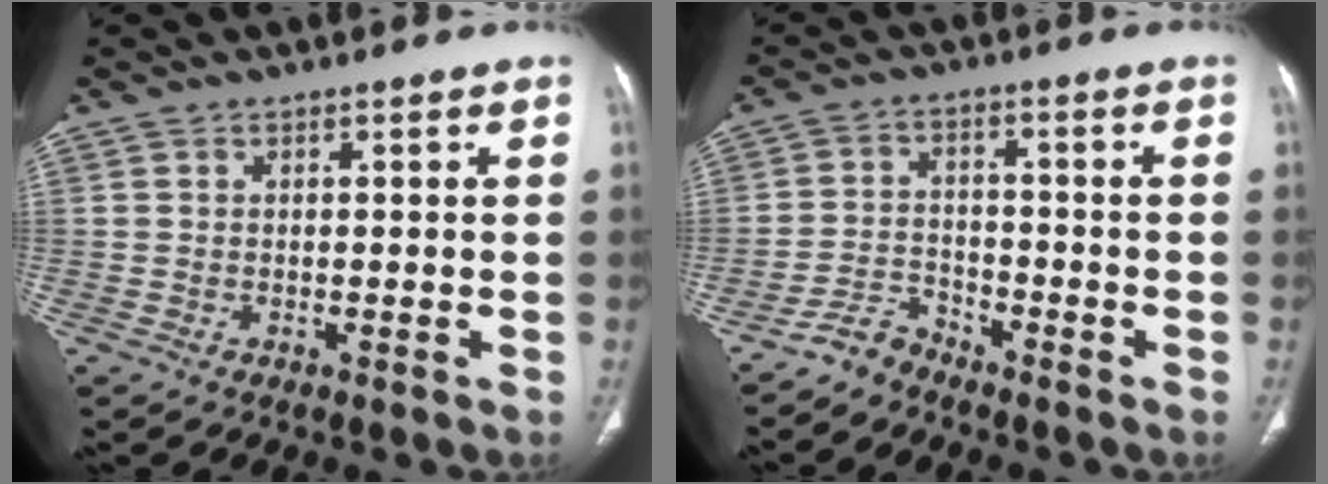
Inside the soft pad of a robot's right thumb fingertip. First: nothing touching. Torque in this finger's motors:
{"motor_torque": [2.59, 2.42, 0.21, -0.44, -0.04]}